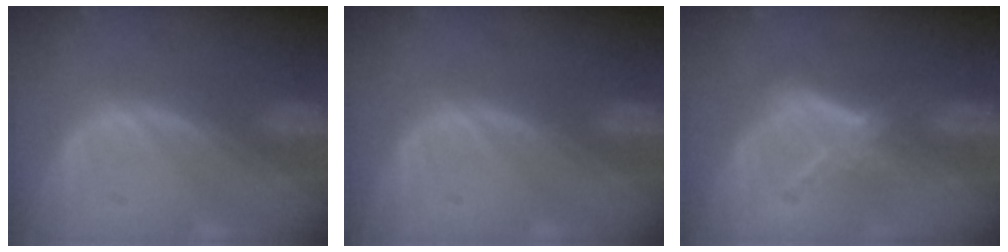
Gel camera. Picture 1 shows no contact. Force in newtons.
{"total": 0.0}
{"total": 4.8, "press": 4.7, "slide": 1.2}